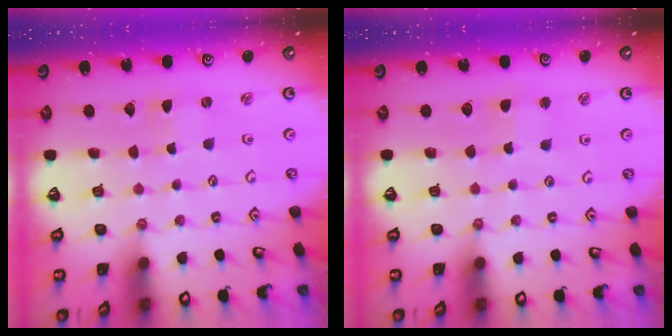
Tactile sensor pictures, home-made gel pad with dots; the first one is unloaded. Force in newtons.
{"total": 2.1, "press": 2.1, "slide": 0.5}